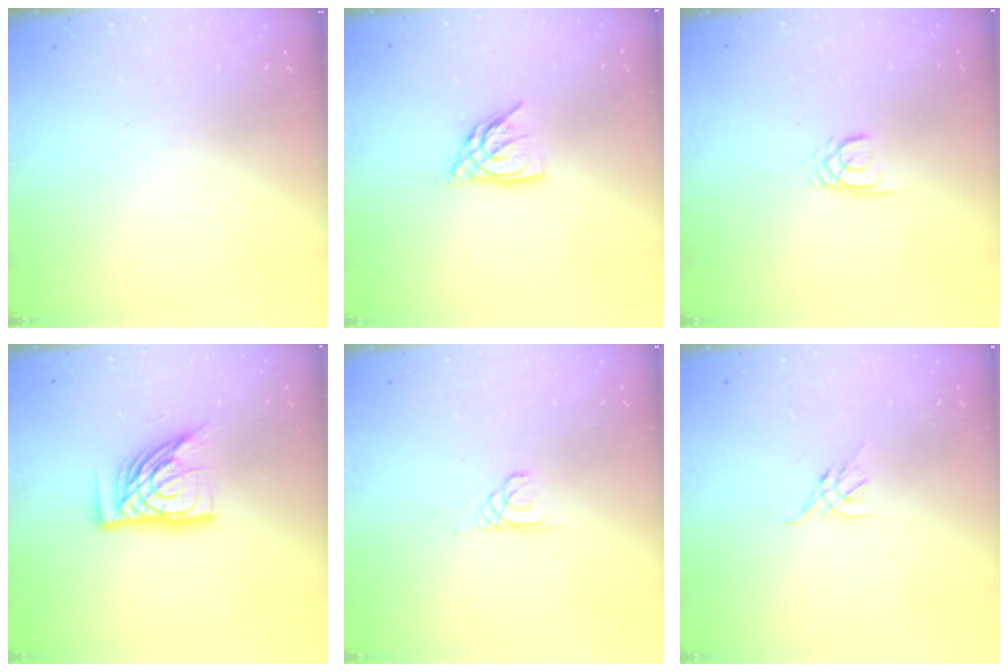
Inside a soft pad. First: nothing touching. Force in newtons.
{"total": 8.1, "press": 8.0, "slide": 1.0}
{"total": 2.4, "press": 2.4, "slide": 0.1}
{"total": 14.1, "press": 14.0, "slide": 1.8}
{"total": 0.8, "press": 0.8, "slide": 0.1}
{"total": 2.7, "press": 2.6, "slide": 0.7}